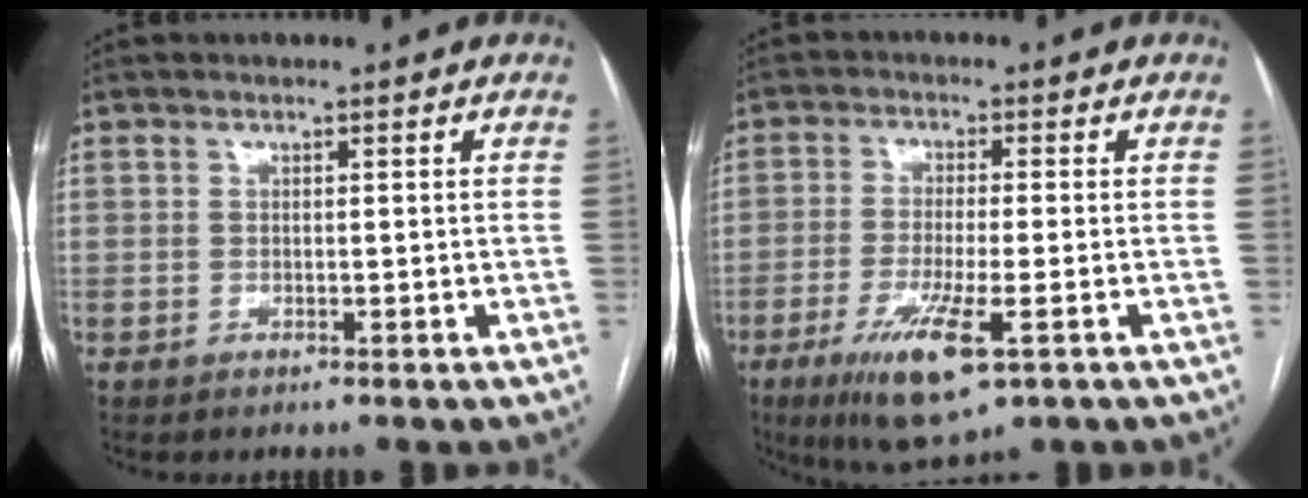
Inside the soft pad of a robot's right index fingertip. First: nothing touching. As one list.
[{"total": 10.4, "force": [-4.9, 1.6, 9.0], "torque": [-0.171, -0.029, -0.078]}]